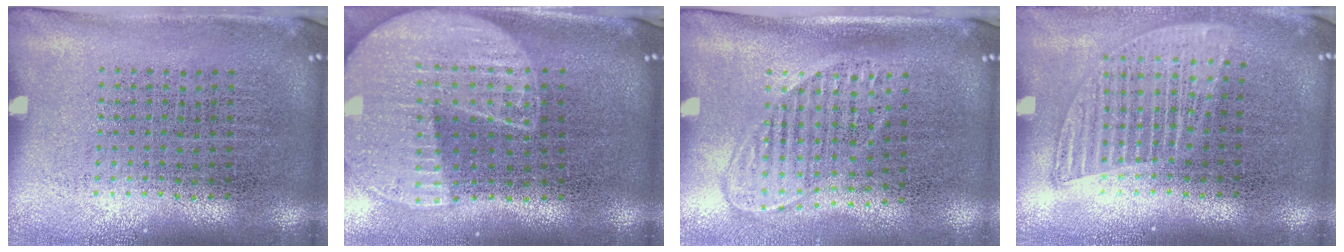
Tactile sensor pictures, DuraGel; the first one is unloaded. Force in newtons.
{"total": 2.3, "press": 2.0, "slide": 1.1}
{"total": 1.5, "press": 1.2, "slide": 0.8}
{"total": 1.2, "press": 1.1, "slide": 0.5}